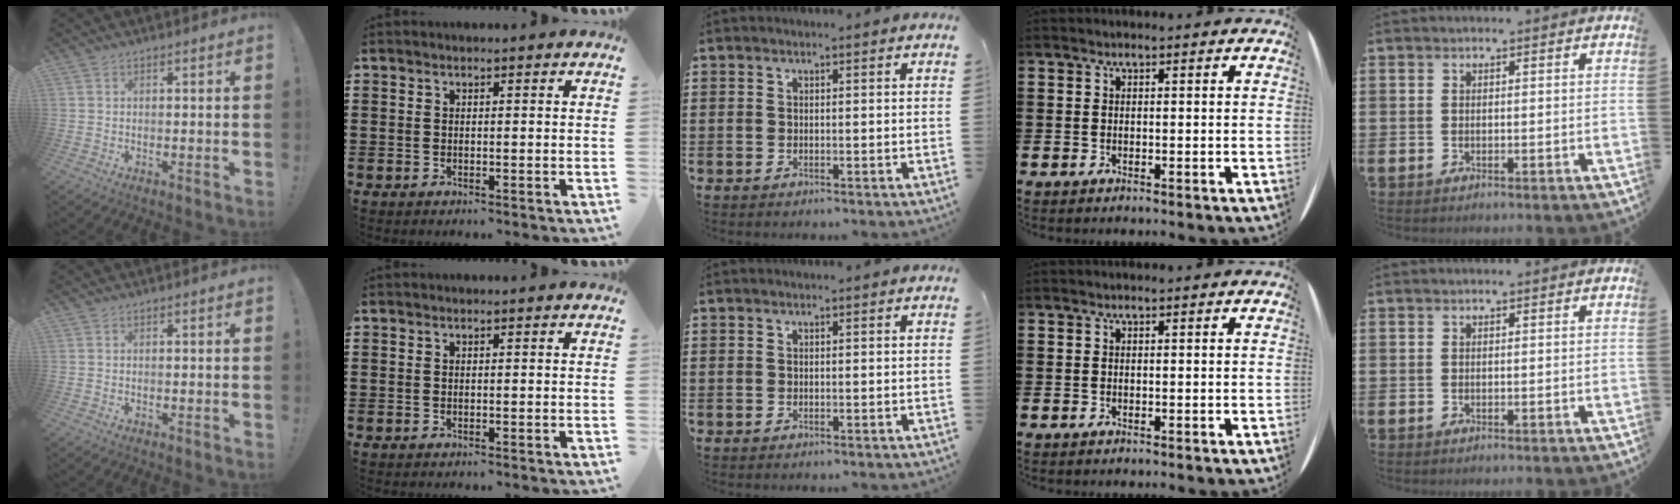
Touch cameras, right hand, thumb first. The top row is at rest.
{}